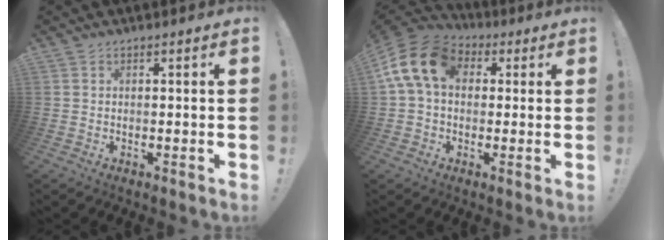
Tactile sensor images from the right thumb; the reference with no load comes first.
{"total": 14.9, "force": [3.8, 10.0, 10.3], "torque": [-0.189, 0.008, 0.071]}